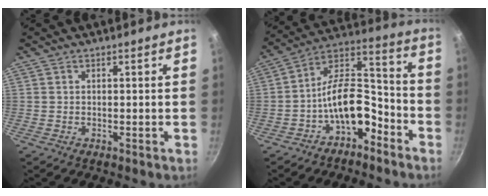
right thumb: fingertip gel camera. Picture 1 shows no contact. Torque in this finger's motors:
{"motor_torque": [1.78, 1.46, 1.33, -0.52, 0.42]}